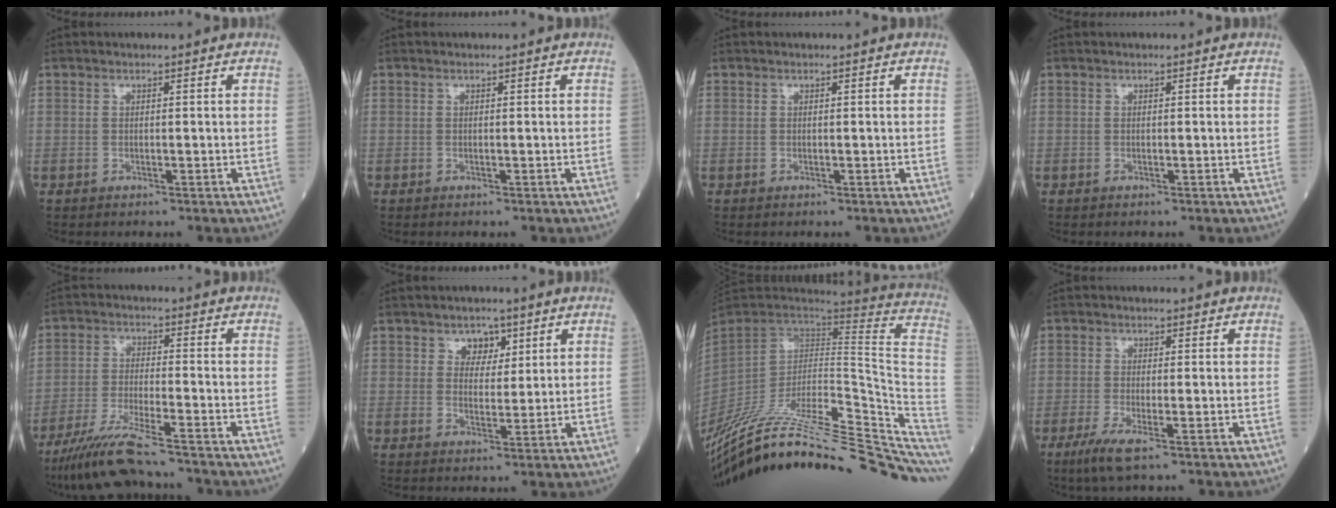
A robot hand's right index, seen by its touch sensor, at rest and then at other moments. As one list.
[{"total": 0.0}, {"total": 0.0}, {"total": 0.0}, {"total": 10.0, "force": [-8.4, 0.2, 5.4], "torque": [-0.101, -0.032, -0.149]}, {"total": 3.5, "force": [1.9, 2.5, 1.4], "torque": [-0.014, 0.003, 0.030]}, {"total": 34.5, "force": [-29.6, 3.7, 17.4], "torque": [-0.203, -0.033, -0.430]}, {"total": 4.6, "force": [-2.5, 0.5, 3.8], "torque": [-0.081, -0.015, -0.049]}]